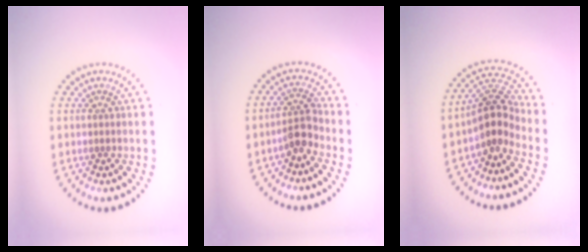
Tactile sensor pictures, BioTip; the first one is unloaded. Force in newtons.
{"total": 2.4, "press": 1.8, "slide": 1.5}
{"total": 3.7, "press": 2.8, "slide": 2.4}